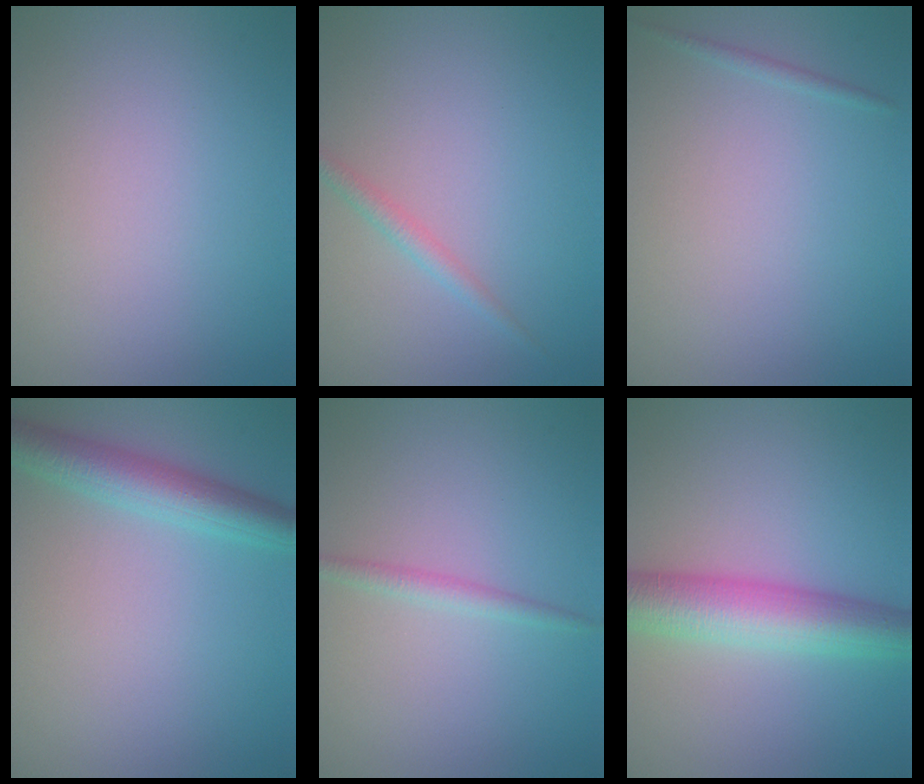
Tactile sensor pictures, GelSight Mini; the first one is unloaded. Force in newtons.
{"total": 1.4, "press": 1.4, "slide": 0.0}
{"total": 0.6, "press": 0.6, "slide": 0.1}
{"total": 4.2, "press": 4.2, "slide": 0.1}
{"total": 1.4, "press": 1.4, "slide": 0.1}
{"total": 6.3, "press": 6.3, "slide": 0.1}